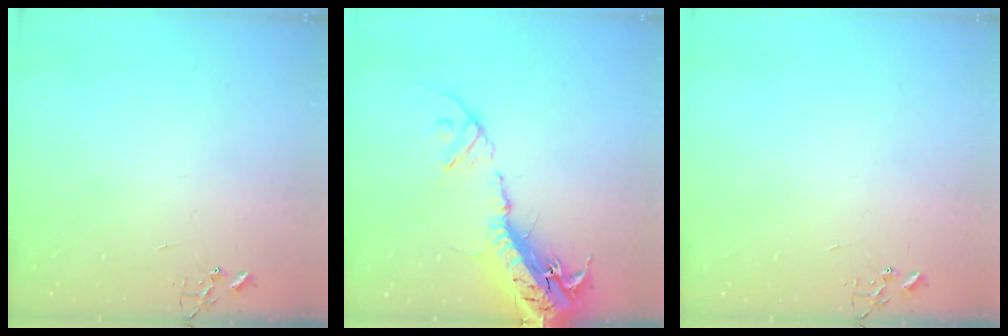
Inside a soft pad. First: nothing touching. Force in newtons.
{"total": 23.7, "press": 23.1, "slide": 5.3}
{"total": 0.0}